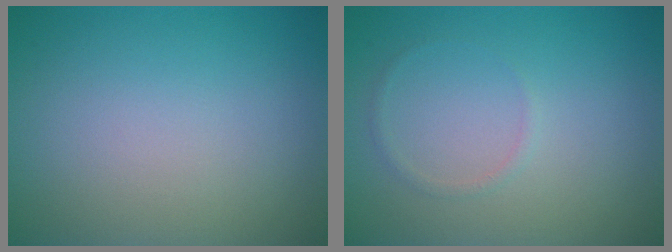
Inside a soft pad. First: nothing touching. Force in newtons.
{"total": 0.6, "press": 0.6, "slide": 0.1}